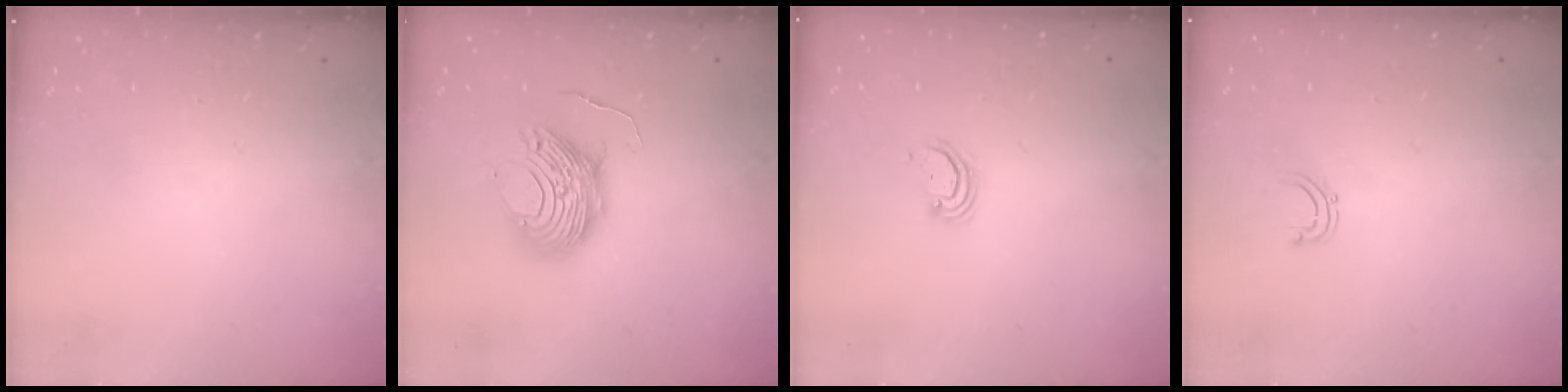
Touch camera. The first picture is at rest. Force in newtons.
{"total": 10.8, "press": 10.8, "slide": 0.9}
{"total": 2.8, "press": 2.8, "slide": 0.2}
{"total": 3.3, "press": 3.3, "slide": 0.3}